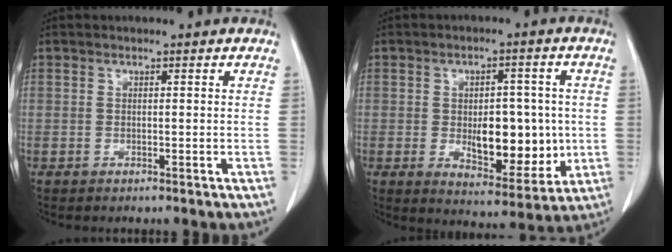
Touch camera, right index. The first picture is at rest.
{"total": 10.8, "force": [-0.7, 5.3, 9.4], "torque": [-0.126, 0.002, 0.003]}